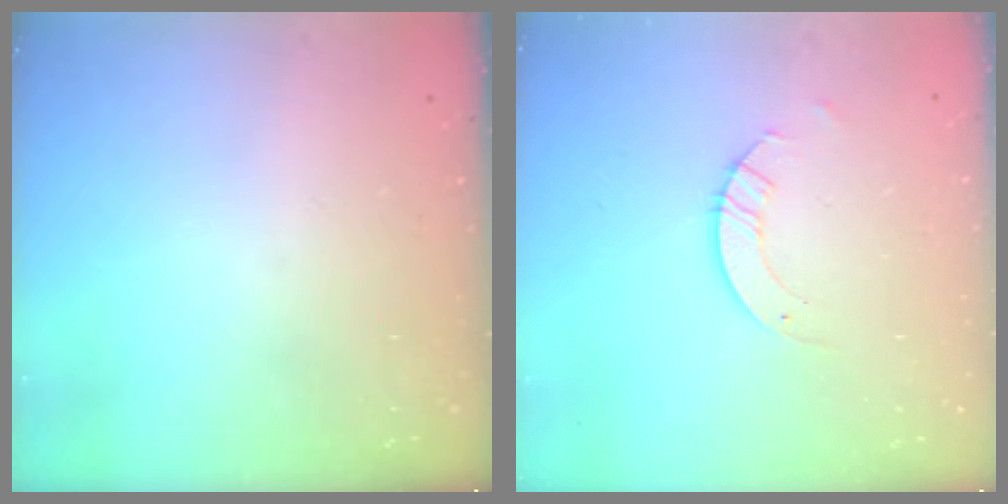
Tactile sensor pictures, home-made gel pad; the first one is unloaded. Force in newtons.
{"total": 3.2, "press": 3.2, "slide": 0.3}